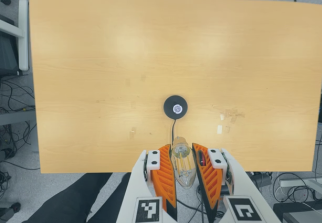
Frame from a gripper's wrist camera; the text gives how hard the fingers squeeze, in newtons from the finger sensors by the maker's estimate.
{"total": 22.5, "left": 24.2, "right": 20.9}